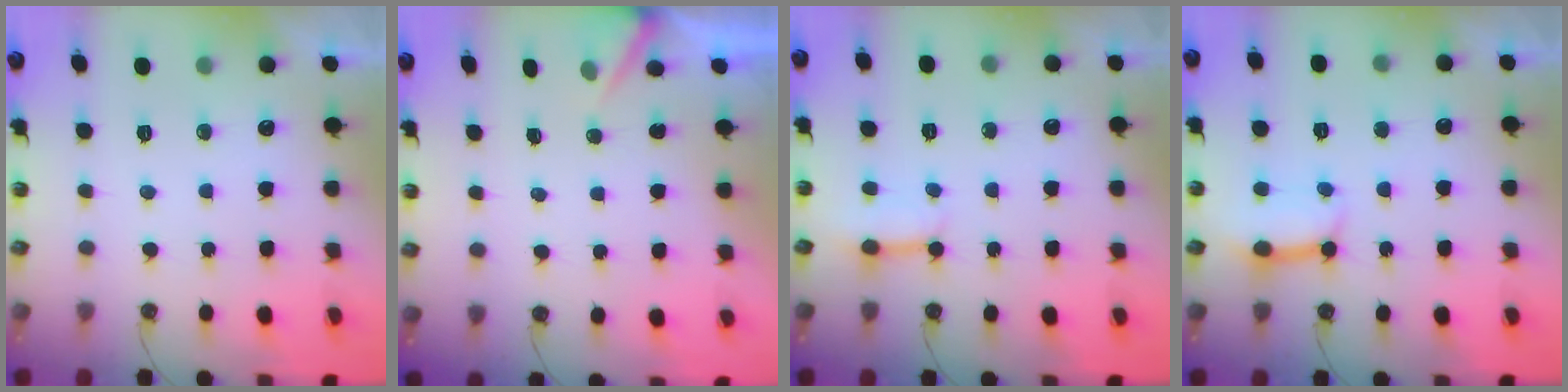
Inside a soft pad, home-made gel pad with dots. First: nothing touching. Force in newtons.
{"total": 2.9, "press": 2.9, "slide": 0.2}
{"total": 3.0, "press": 2.9, "slide": 0.4}
{"total": 10.1, "press": 10.1, "slide": 1.2}